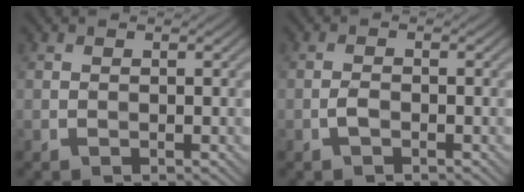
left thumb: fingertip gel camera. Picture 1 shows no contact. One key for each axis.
{"total": 1.3, "fx": -0.7, "fy": 0.6, "fz": 0.9, "tx": -0.020, "ty": 0.002, "tz": -0.017}